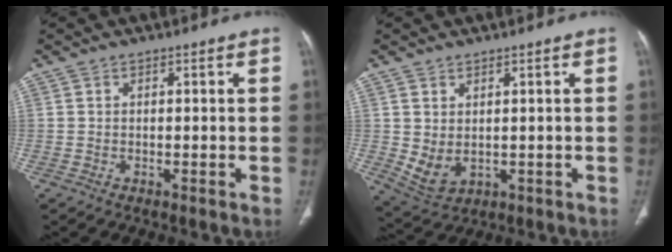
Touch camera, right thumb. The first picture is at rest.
{"total": 5.2, "force": [0.3, 3.5, 3.8], "torque": [-0.073, -0.006, 0.028]}